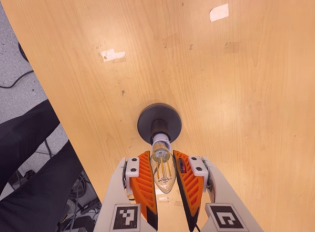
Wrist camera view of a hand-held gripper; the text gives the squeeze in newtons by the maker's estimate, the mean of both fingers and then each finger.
{"total": 13.2, "left": 13.7, "right": 12.7}